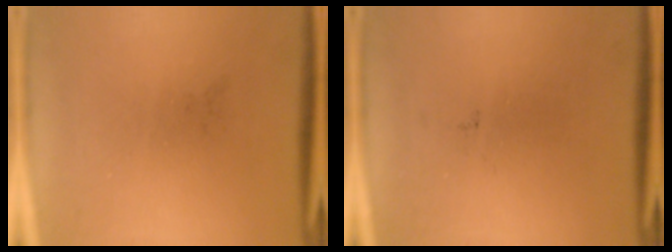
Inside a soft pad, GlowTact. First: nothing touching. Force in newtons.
{"total": 0.0}